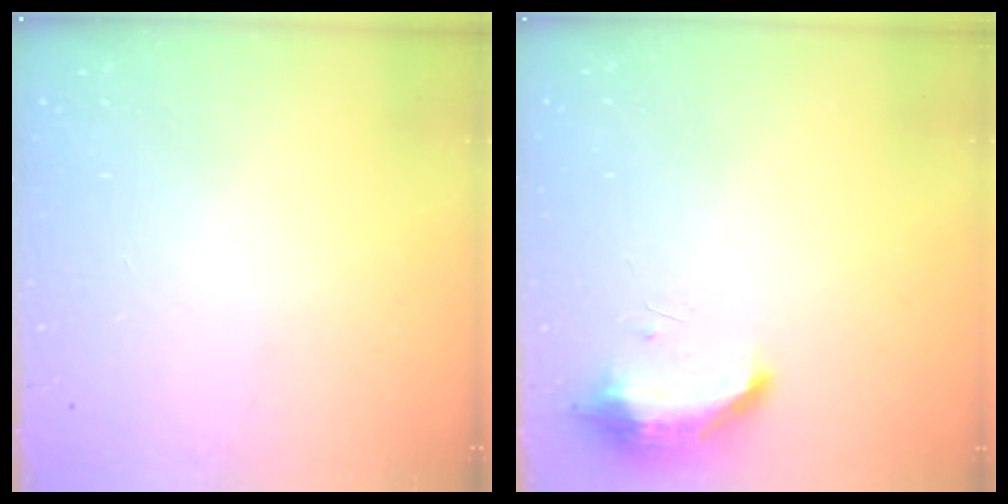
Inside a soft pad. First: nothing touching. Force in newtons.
{"total": 14.4, "press": 9.5, "slide": 10.8}